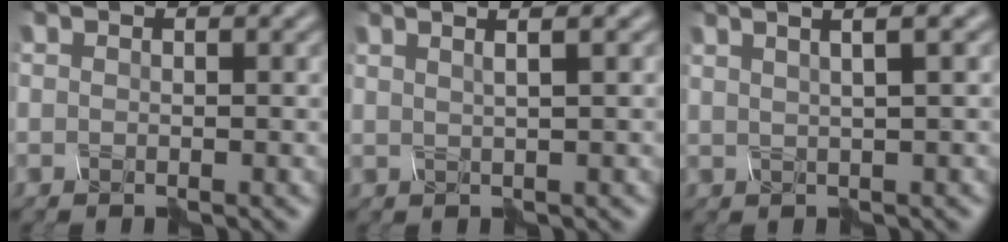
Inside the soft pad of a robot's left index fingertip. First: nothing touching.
{"total": 3.8, "force": [2.2, 1.4, 2.8], "torque": [-0.023, 0.035, 0.008]}
{"total": 4.8, "force": [2.7, 1.6, 3.6], "torque": [-0.035, 0.040, 0.015]}